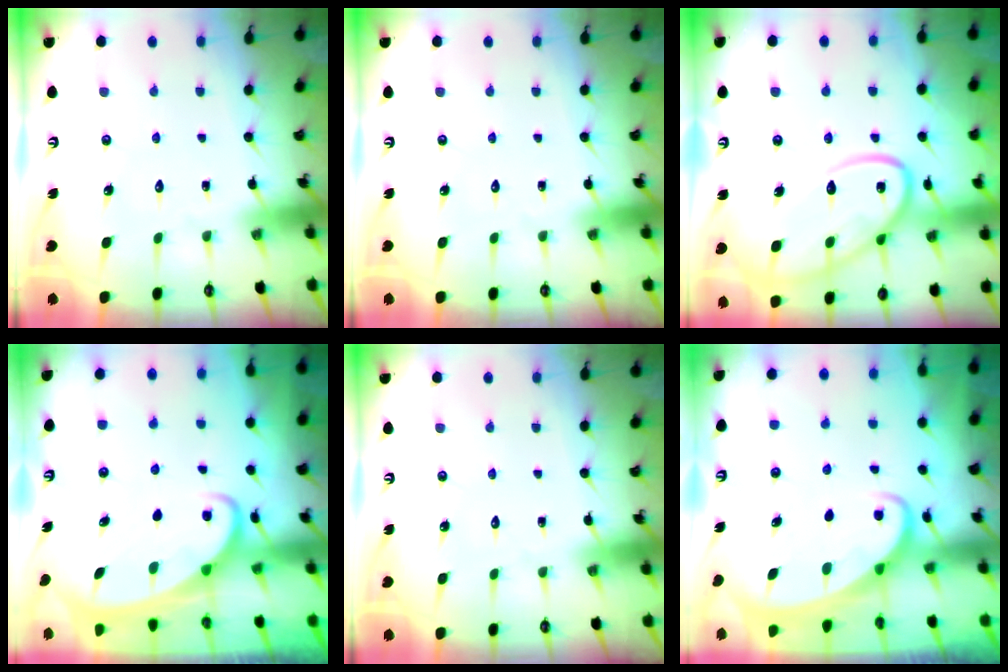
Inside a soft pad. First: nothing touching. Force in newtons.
{"total": 0.0}
{"total": 14.2, "press": 14.1, "slide": 1.4}
{"total": 2.2, "press": 2.2, "slide": 0.3}
{"total": 0.0}
{"total": 2.1, "press": 2.1, "slide": 0.0}